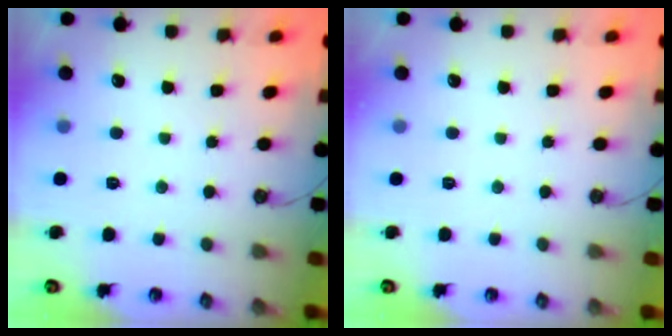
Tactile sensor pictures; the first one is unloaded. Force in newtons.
{"total": 0.0}